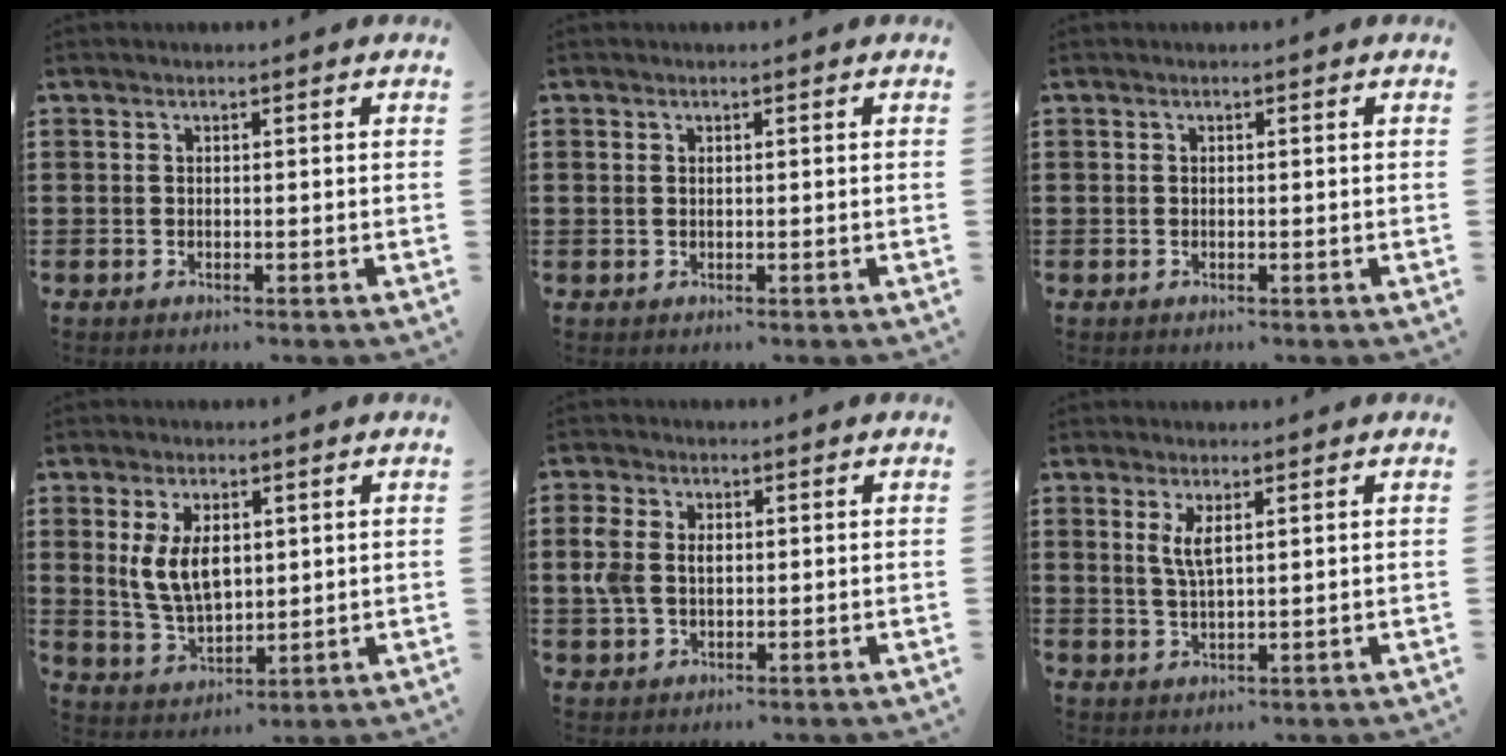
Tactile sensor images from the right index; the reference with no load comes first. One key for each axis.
{"total": 0.7, "fx": 0.3, "fy": 0.6, "fz": 0.4, "tx": -0.009, "ty": 0.005, "tz": 0.005}
{"total": 0.0}
{"total": 7.6, "fx": 1.6, "fy": 4.2, "fz": 6.1, "tx": -0.141, "ty": 0.007, "tz": 0.026}
{"total": 3.8, "fx": 0.3, "fy": 2.8, "fz": 2.6, "tx": -0.066, "ty": 0.009, "tz": 0.001}
{"total": 3.3, "fx": 1.4, "fy": 0.8, "fz": 2.9, "tx": -0.062, "ty": 0.004, "tz": 0.022}